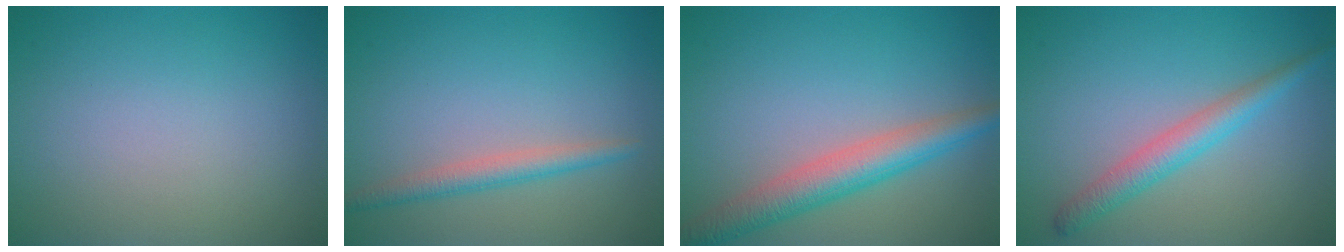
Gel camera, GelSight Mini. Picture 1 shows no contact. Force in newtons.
{"total": 2.3, "press": 2.3, "slide": 0.1}
{"total": 4.8, "press": 4.8, "slide": 0.2}
{"total": 3.0, "press": 3.0, "slide": 0.1}